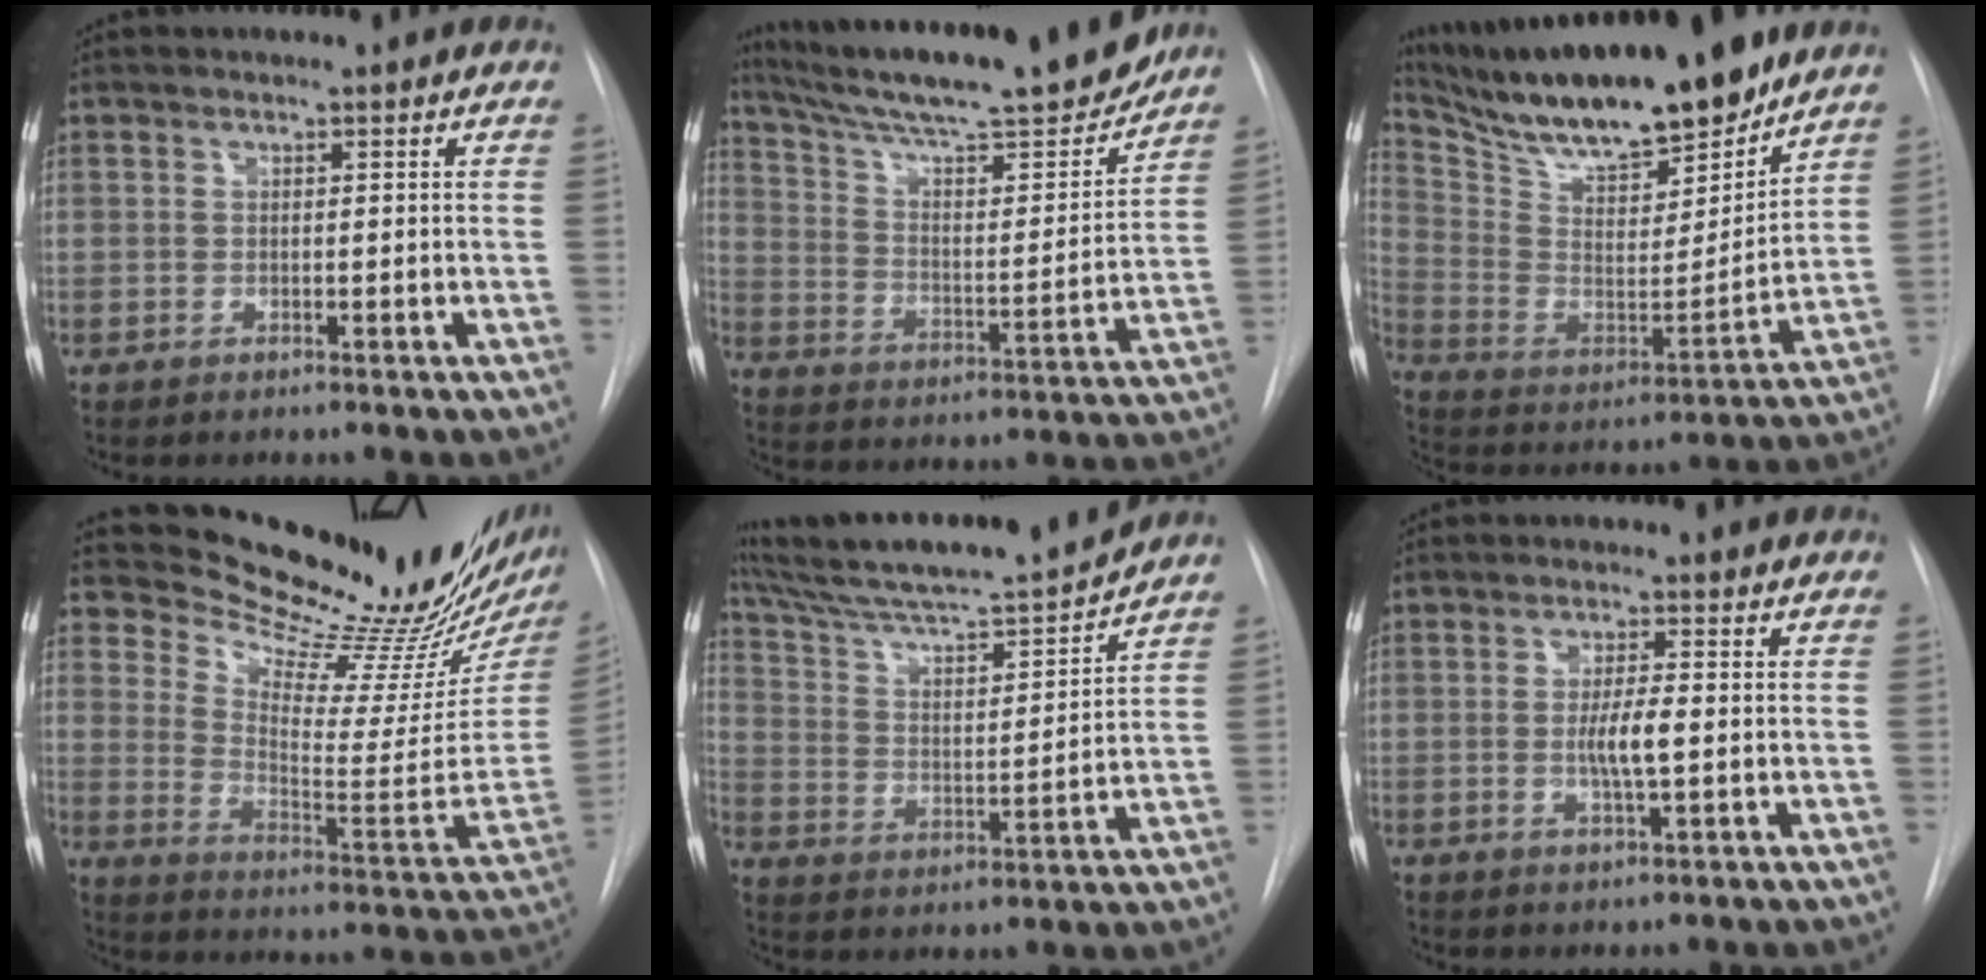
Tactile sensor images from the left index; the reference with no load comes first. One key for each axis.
{"total": 22.9, "fx": 20.1, "fy": 1.9, "fz": 10.8, "tx": -0.185, "ty": -0.020, "tz": 0.303}
{"total": 24.2, "fx": 20.2, "fy": 4.2, "fz": 12.6, "tx": -0.232, "ty": -0.014, "tz": 0.332}
{"total": 23.1, "fx": 21.0, "fy": 1.3, "fz": 9.6, "tx": -0.147, "ty": -0.117, "tz": 0.285}
{"total": 19.0, "fx": 17.2, "fy": 0.2, "fz": 8.0, "tx": -0.140, "ty": -0.009, "tz": 0.279}
{"total": 4.3, "fx": -0.5, "fy": 0.5, "fz": 4.3, "tx": -0.081, "ty": -0.008, "tz": -0.008}